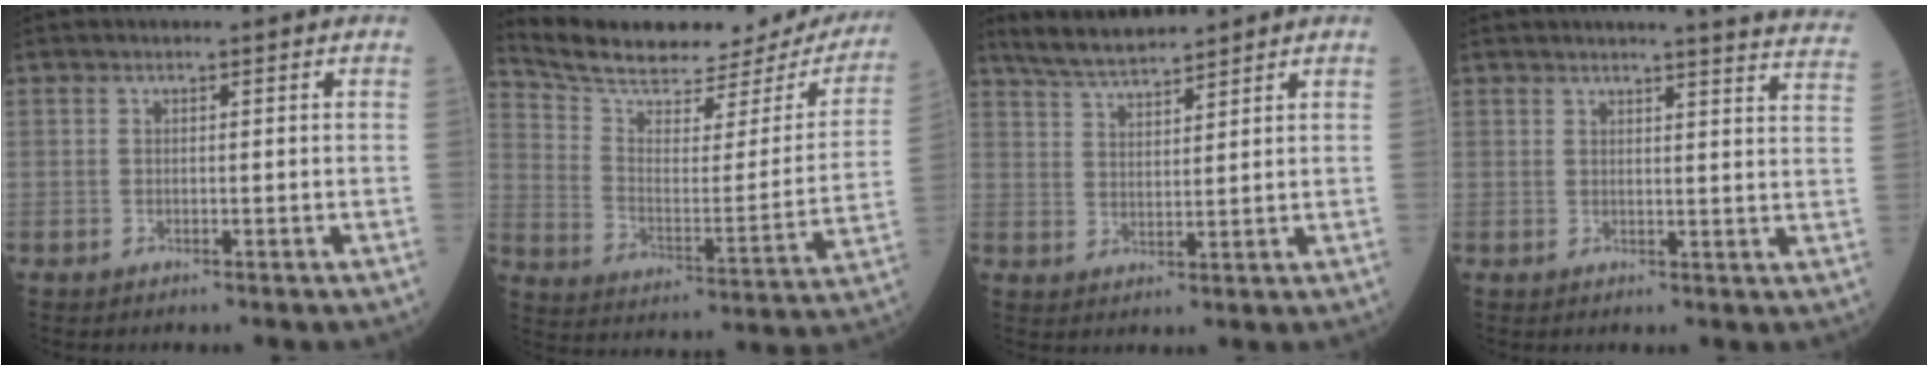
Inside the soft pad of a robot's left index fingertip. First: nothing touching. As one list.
[{"total": 25.1, "force": [22.9, 5.9, 8.4], "torque": [-0.142, -0.053, 0.306]}, {"total": 6.7, "force": [6.2, 0.6, 2.3], "torque": [-0.055, 0.014, 0.120]}, {"total": 12.6, "force": [12.0, -0.4, 3.9], "torque": [-0.036, -0.073, 0.106]}]